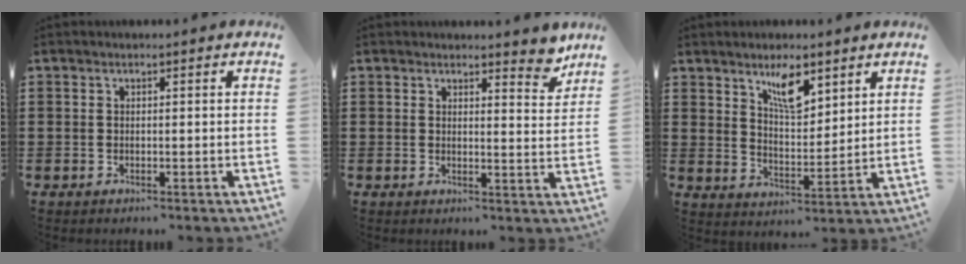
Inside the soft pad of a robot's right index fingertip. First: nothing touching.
{"total": 4.2, "force": [3.8, 1.0, 1.5], "torque": [-0.014, -0.014, 0.065]}
{"total": 6.9, "force": [4.5, 2.5, 4.6], "torque": [-0.077, -0.010, 0.074]}